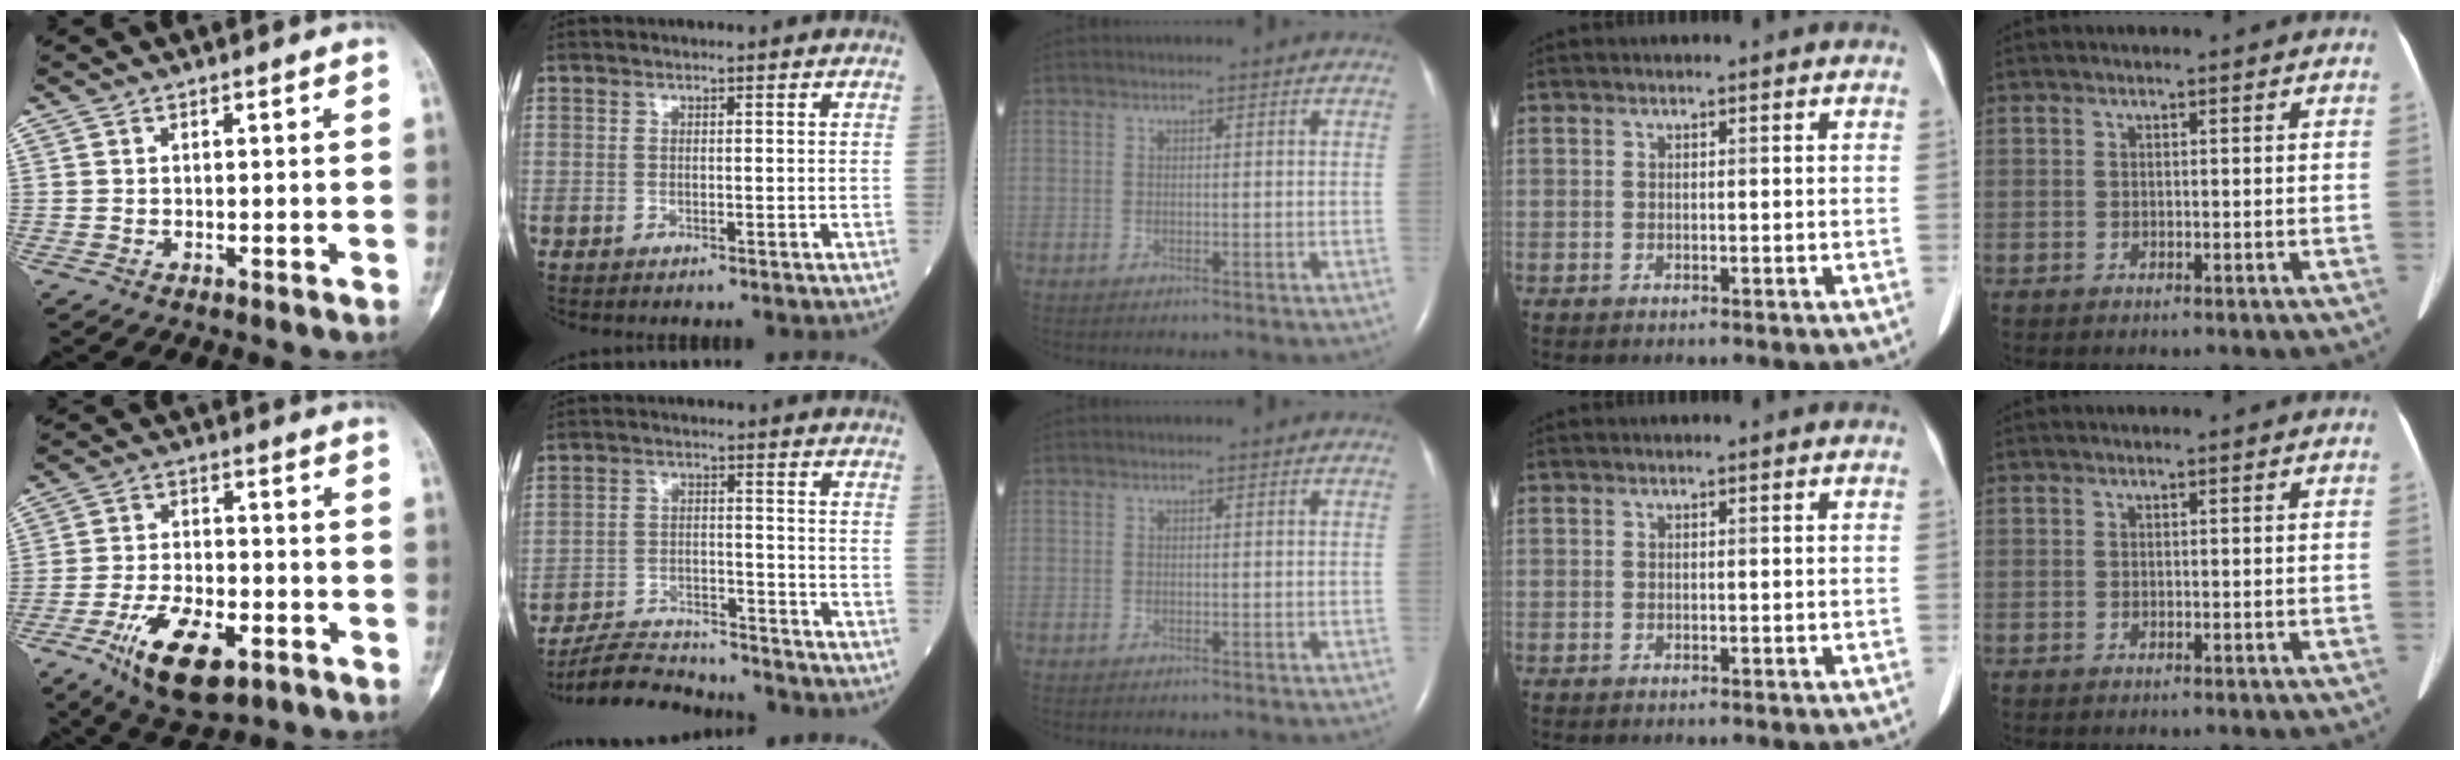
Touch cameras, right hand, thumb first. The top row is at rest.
{"thumb": {"total": 13.6, "force": [-6.7, 6.3, 10.1], "torque": [-0.169, 0.017, -0.111]}, "index": {"total": 12.2, "force": [-11.9, 1.3, 2.4], "torque": [-0.032, 0.007, -0.191]}}